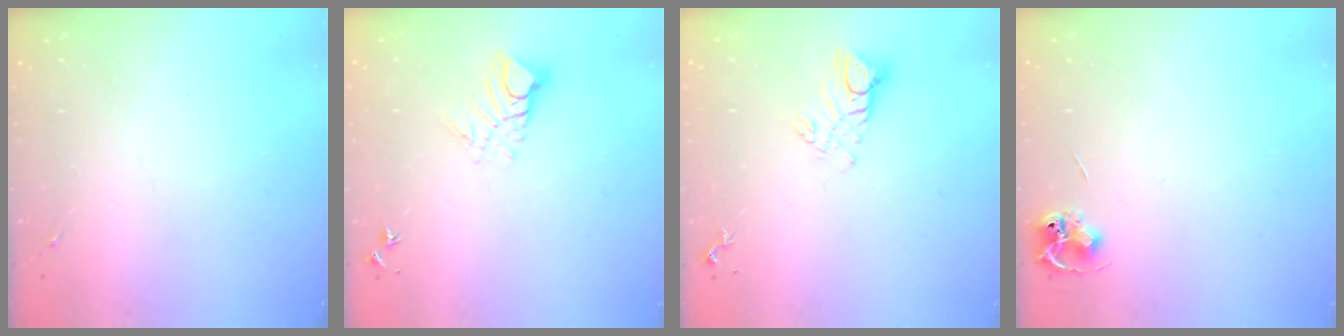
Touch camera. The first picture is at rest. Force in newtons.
{"total": 9.1, "press": 9.0, "slide": 1.0}
{"total": 7.6, "press": 7.6, "slide": 0.7}
{"total": 6.5, "press": 6.5, "slide": 0.5}